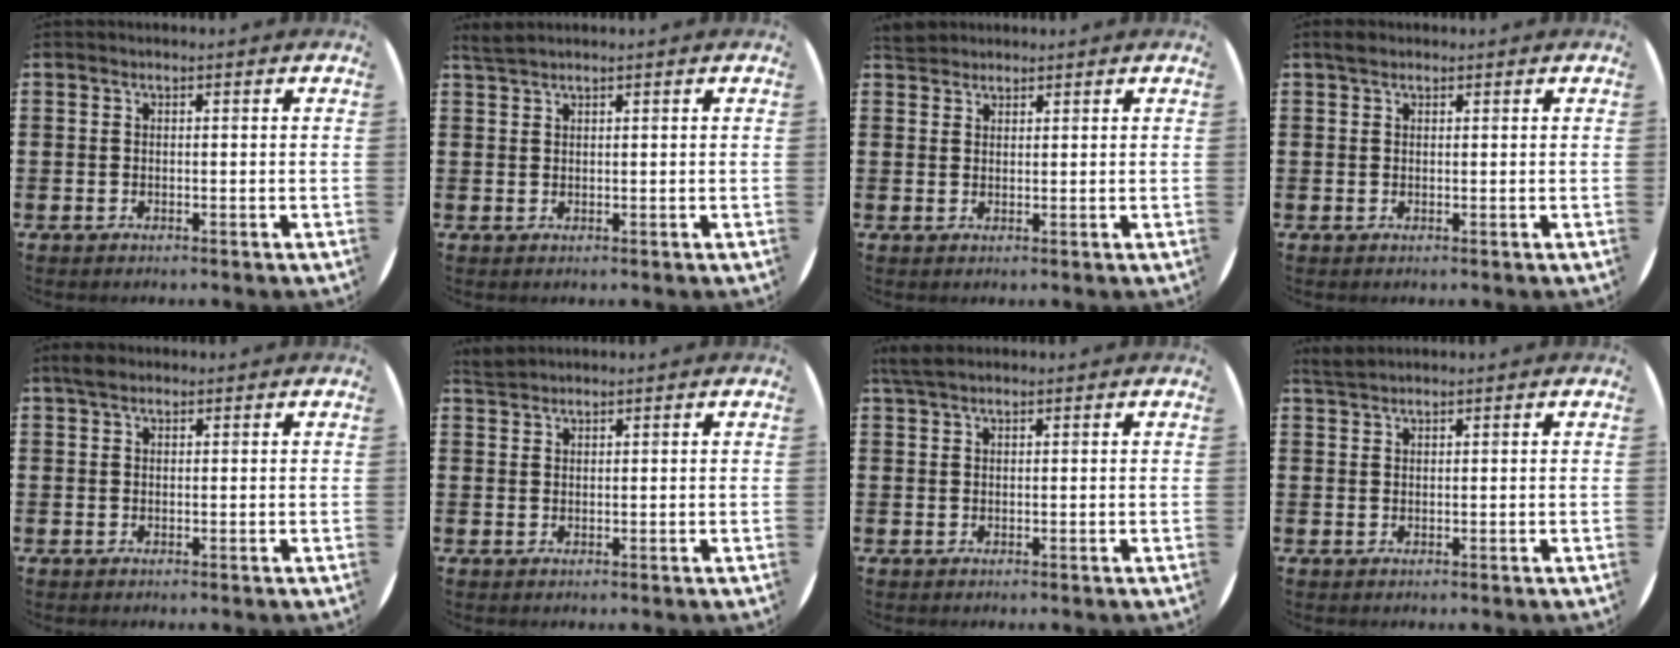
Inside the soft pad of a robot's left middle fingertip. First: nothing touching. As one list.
[{"total": 1.3, "force": [1.2, -0.2, 0.3], "torque": [-0.007, 0.001, 0.023]}, {"total": 2.1, "force": [2.0, 0.6, 0.2], "torque": [0.000, 0.003, 0.038]}, {"total": 1.1, "force": [0.9, 0.6, 0.3], "torque": [0.001, 0.003, 0.015]}, {"total": 1.6, "force": [1.2, 0.7, 0.7], "torque": [-0.008, 0.003, 0.020]}, {"total": 1.6, "force": [1.6, 0.2, 0.1], "torque": [-0.005, 0.003, 0.032]}, {"total": 2.2, "force": [1.7, 0.6, 1.2], "torque": [-0.028, 0.005, 0.031]}, {"total": 1.6, "force": [1.5, 0.2, 0.4], "torque": [-0.011, 0.003, 0.030]}]